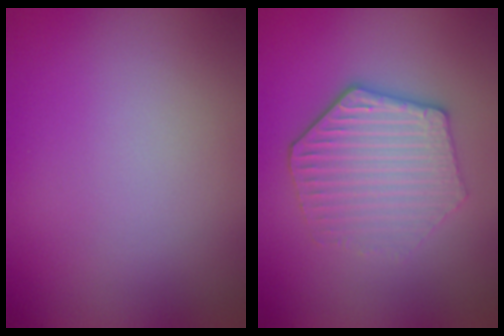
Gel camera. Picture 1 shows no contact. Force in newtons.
{"total": 4.7, "press": 4.1, "slide": 2.2}